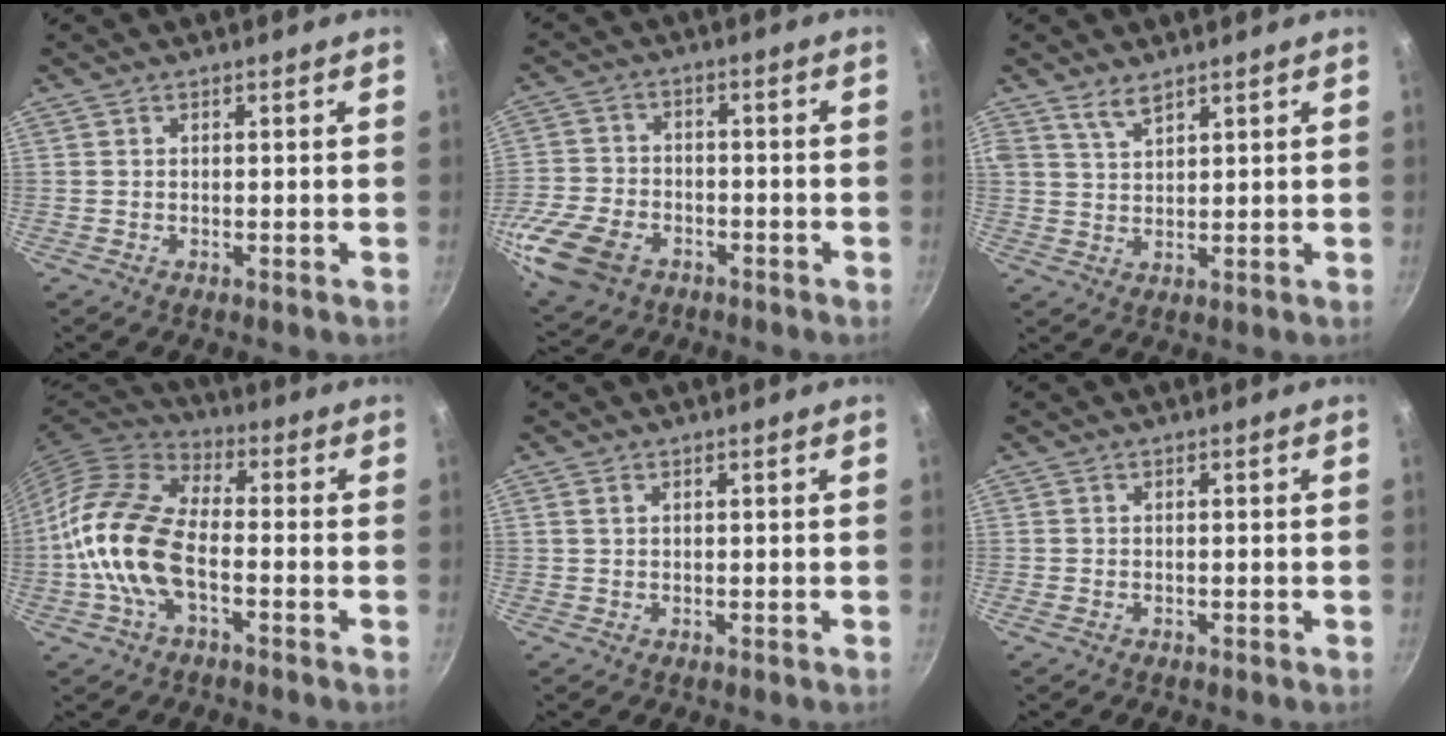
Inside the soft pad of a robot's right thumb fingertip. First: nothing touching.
{"total": 15.0, "force": [-6.8, 10.1, 8.8], "torque": [-0.190, 0.024, -0.132]}
{"total": 3.6, "force": [2.8, 1.3, 1.9], "torque": [-0.036, -0.019, 0.058]}
{"total": 15.7, "force": [-3.6, 8.4, 12.8], "torque": [-0.234, 0.036, -0.085]}
{"total": 1.0, "force": [0.4, 0.6, 0.6], "torque": [-0.012, 0.002, 0.007]}
{"total": 0.7, "force": [-0.3, 0.4, 0.4], "torque": [-0.011, 0.004, -0.007]}